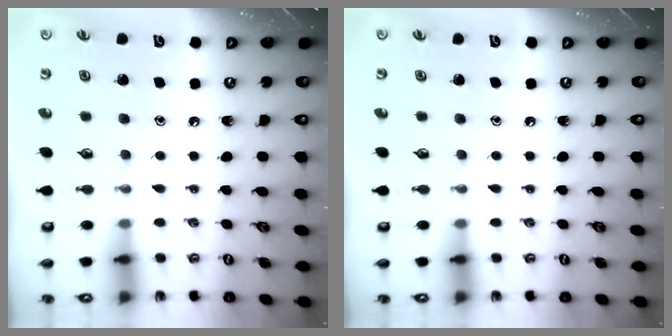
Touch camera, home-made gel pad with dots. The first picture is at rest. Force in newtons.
{"total": 0.0}